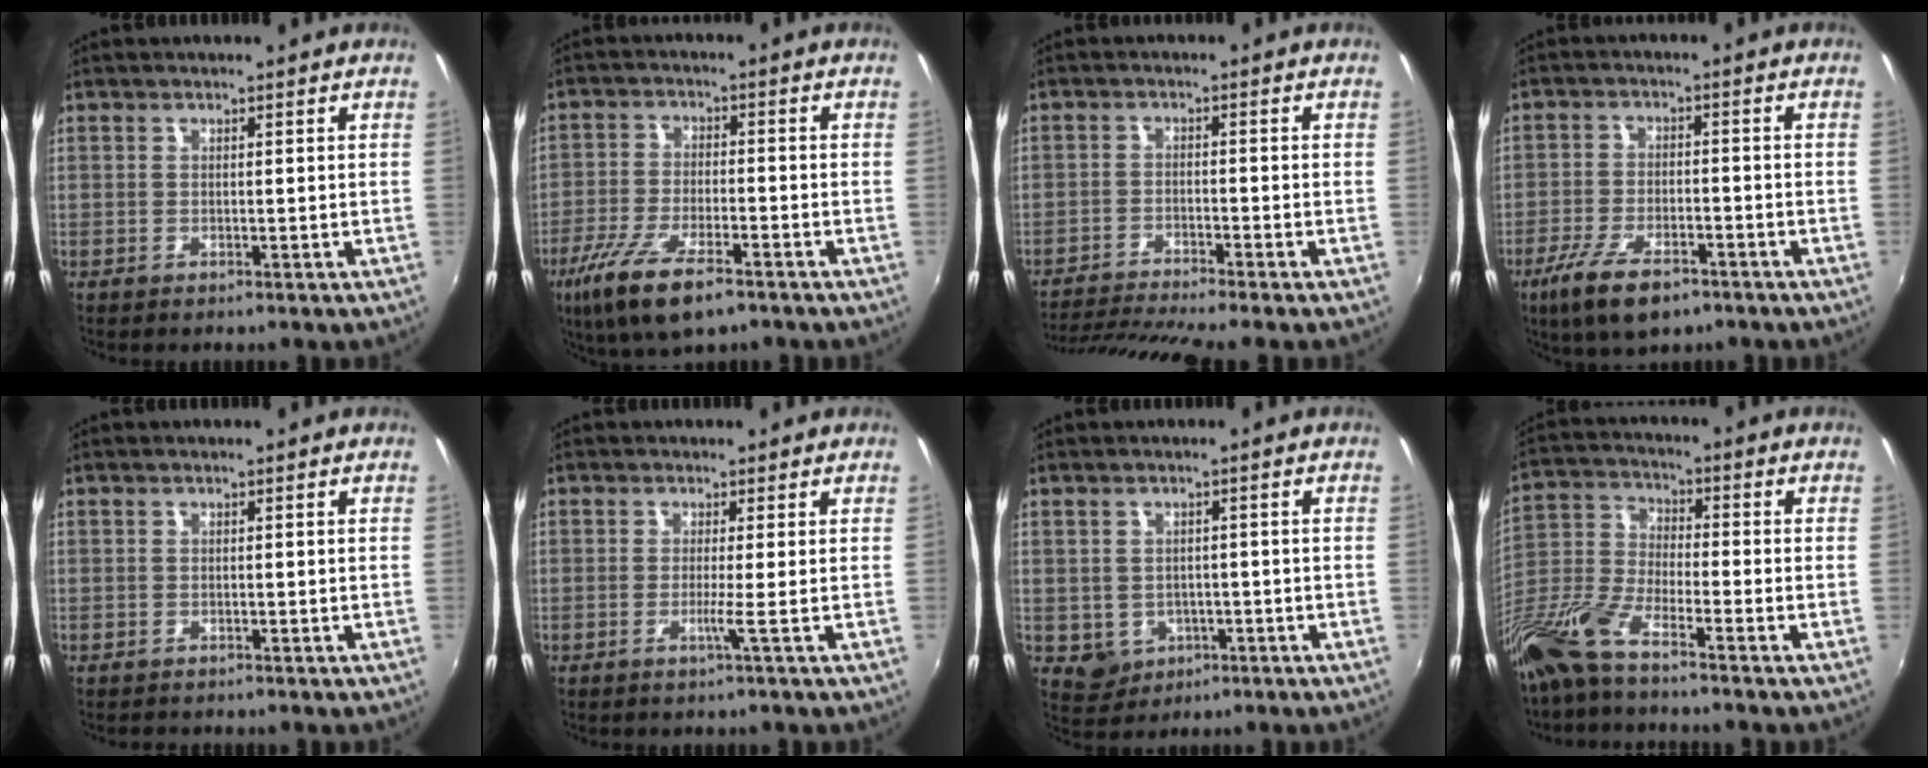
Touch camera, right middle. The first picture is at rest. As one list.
[{"total": 11.9, "force": [-7.5, 3.4, 8.5], "torque": [-0.190, -0.035, -0.141]}, {"total": 9.4, "force": [-8.4, -1.2, 3.9], "torque": [-0.094, -0.023, -0.144]}, {"total": 10.0, "force": [-6.5, 3.5, 6.6], "torque": [-0.155, -0.027, -0.118]}, {"total": 0.7, "force": [-0.6, 0.3, 0.0], "torque": [-0.003, -0.002, -0.010]}, {"total": 1.7, "force": [-0.4, -1.0, 1.4], "torque": [-0.020, -0.012, -0.013]}, {"total": 4.9, "force": [-1.4, 4.4, 1.5], "torque": [-0.042, 0.001, -0.005]}, {"total": 12.8, "force": [-9.5, 2.3, 8.1], "torque": [-0.189, -0.015, -0.200]}]